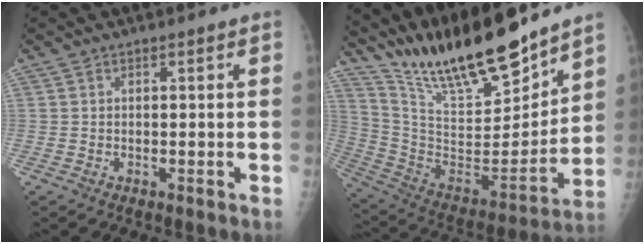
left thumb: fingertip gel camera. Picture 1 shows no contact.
{"total": 24.0, "force": [20.2, 4.8, 12.0], "torque": [-0.173, -0.105, 0.359]}